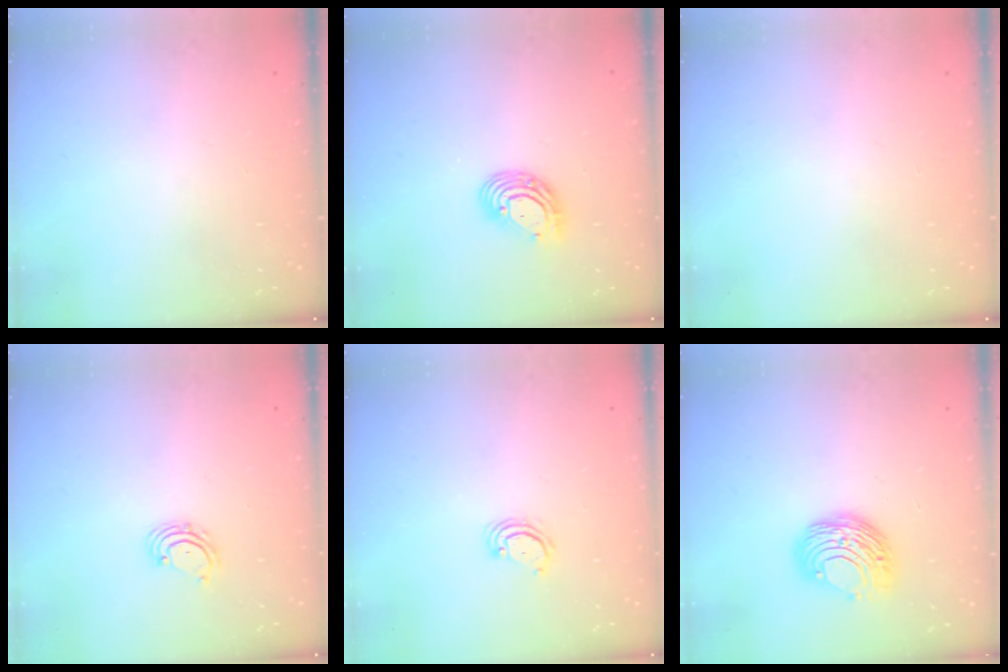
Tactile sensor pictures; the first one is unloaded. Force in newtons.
{"total": 10.7, "press": 10.5, "slide": 2.2}
{"total": 0.0}
{"total": 2.5, "press": 2.4, "slide": 0.4}
{"total": 2.9, "press": 2.8, "slide": 0.4}
{"total": 9.2, "press": 9.2, "slide": 0.4}